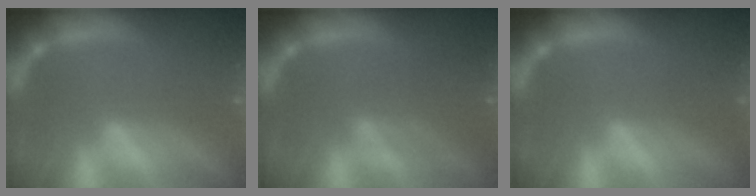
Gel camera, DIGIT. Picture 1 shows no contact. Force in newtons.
{"total": 4.0}
{"total": 1.5}